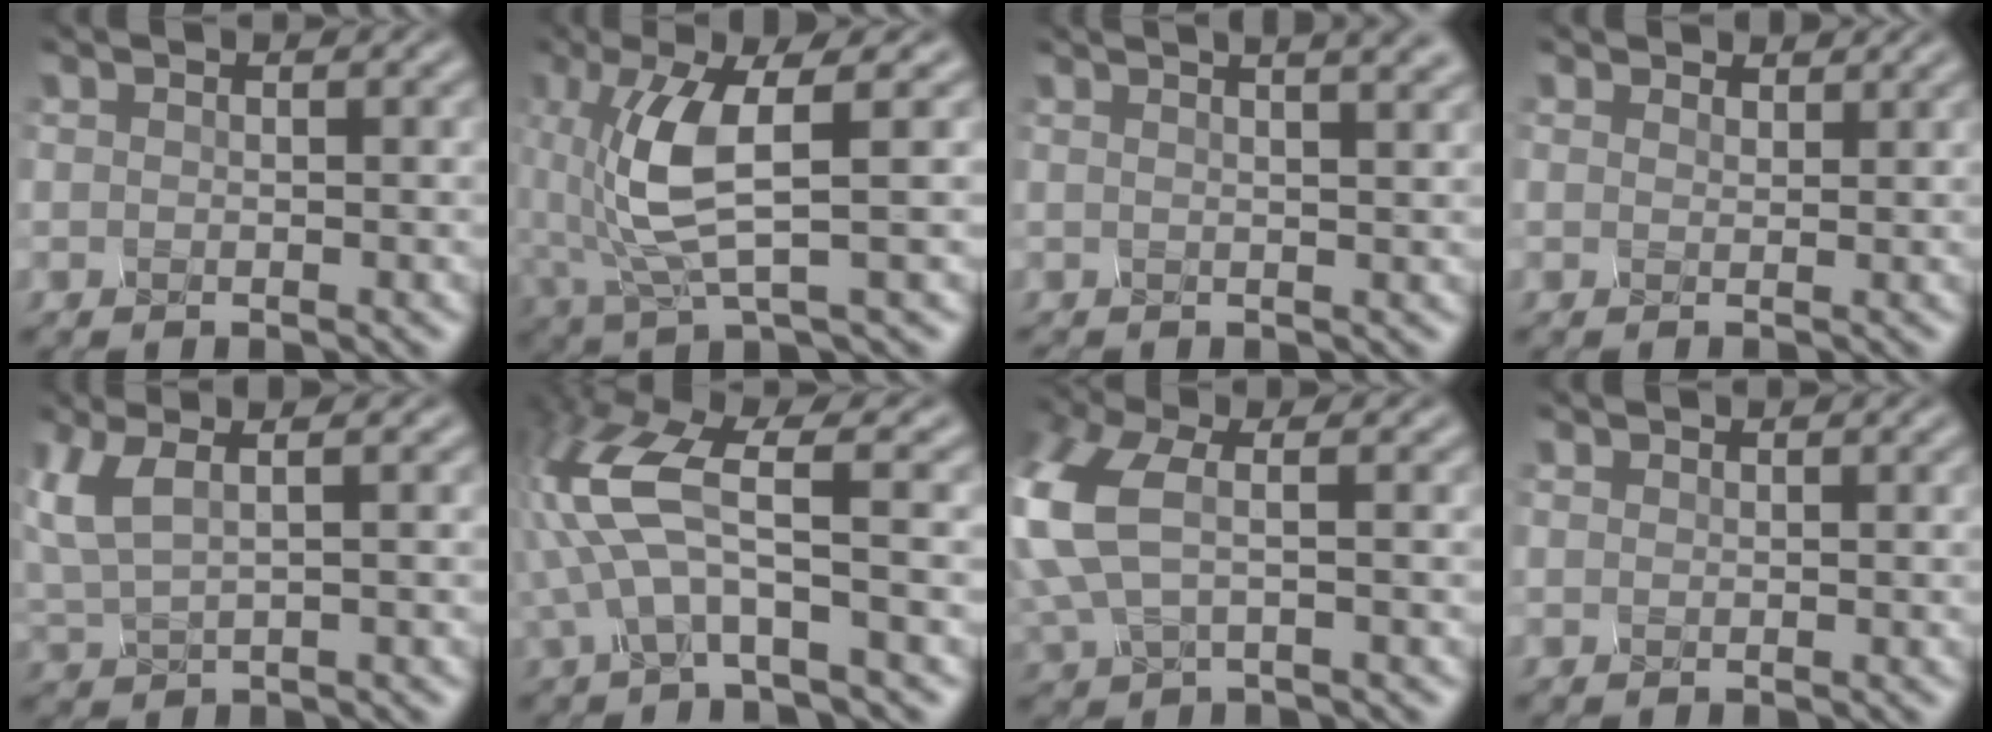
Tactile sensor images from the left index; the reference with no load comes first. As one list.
[{"total": 5.0, "force": [0.5, 0.8, 4.9], "torque": [-0.127, 0.002, 0.025]}, {"total": 7.3, "force": [3.6, 3.0, 5.6], "torque": [-0.024, 0.052, 0.018]}, {"total": 1.2, "force": [1.1, -0.2, -0.5], "torque": [-0.005, 0.006, 0.018]}, {"total": 2.3, "force": [1.9, 0.0, 1.4], "torque": [-0.053, 0.009, 0.050]}, {"total": 6.5, "force": [0.3, 1.4, 6.3], "torque": [-0.172, 0.015, 0.009]}, {"total": 4.6, "force": [1.1, 2.0, 4.0], "torque": [-0.147, 0.003, 0.027]}, {"total": 1.5, "force": [0.2, -0.7, -1.3], "torque": [0.007, 0.000, 0.010]}]